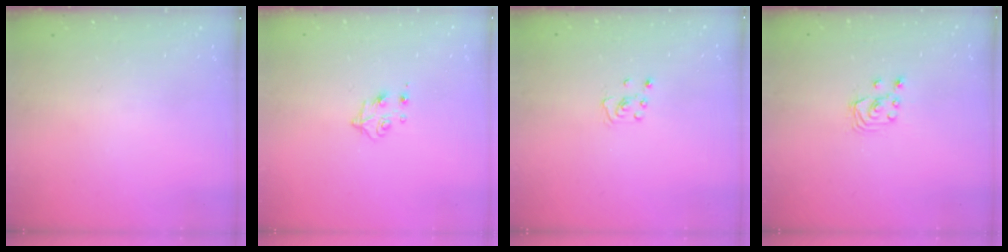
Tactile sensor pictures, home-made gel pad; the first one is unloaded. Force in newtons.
{"total": 4.9, "press": 4.8, "slide": 0.7}
{"total": 2.8, "press": 2.8, "slide": 0.3}
{"total": 3.0, "press": 3.0, "slide": 0.3}